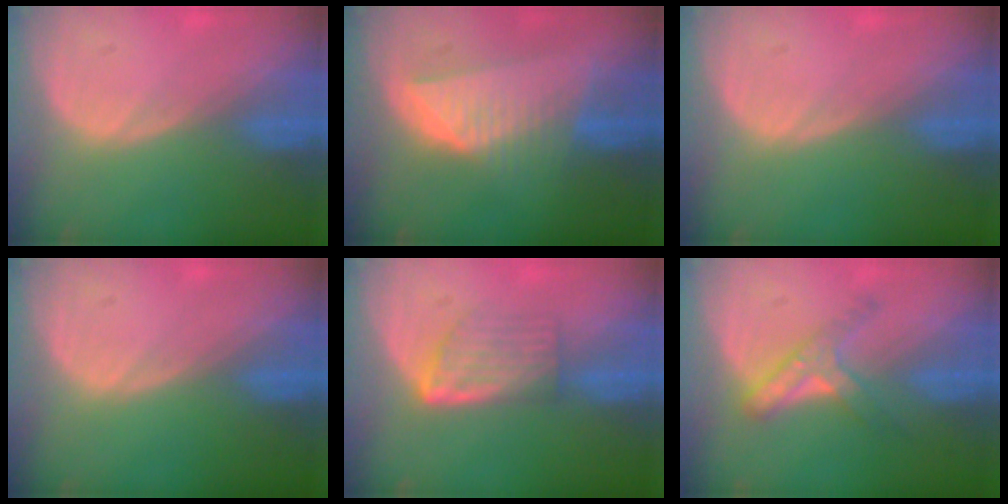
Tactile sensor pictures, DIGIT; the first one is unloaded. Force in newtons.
{"total": 7.6, "press": 7.0, "slide": 3.0}
{"total": 0.0}
{"total": 0.0}
{"total": 5.8, "press": 5.3, "slide": 2.3}
{"total": 5.1, "press": 5.1, "slide": 0.4}